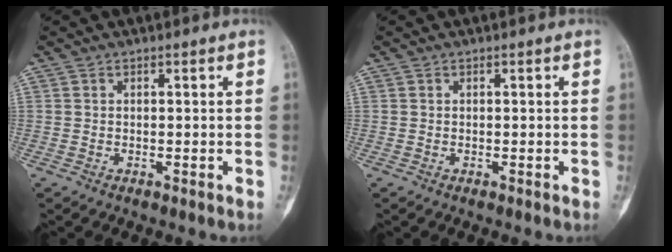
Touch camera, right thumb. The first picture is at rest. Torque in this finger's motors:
{"motor_torque": [0.00, 0.00, 0.00, 0.00, 0.00]}